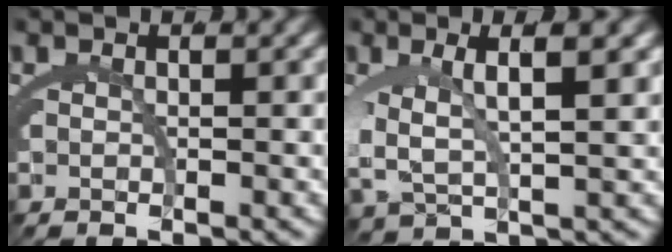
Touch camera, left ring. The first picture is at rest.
{"total": 5.3, "force": [1.1, 2.4, 4.6], "torque": [-0.104, -0.004, 0.030]}